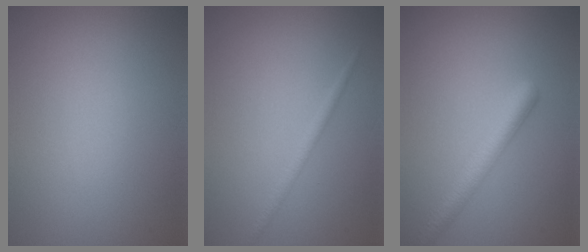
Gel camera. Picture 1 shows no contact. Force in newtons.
{"total": 1.1, "press": 1.1, "slide": 0.1}
{"total": 3.2, "press": 3.2, "slide": 0.1}